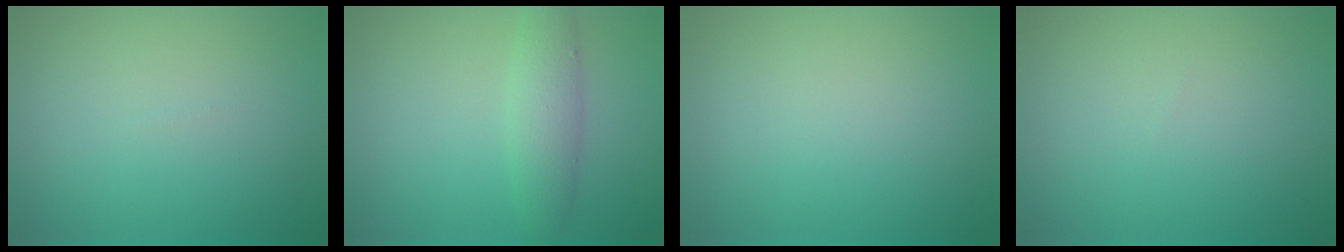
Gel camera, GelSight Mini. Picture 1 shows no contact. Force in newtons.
{"total": 2.9, "press": 2.9, "slide": 0.0}
{"total": 0.0}
{"total": 0.0}